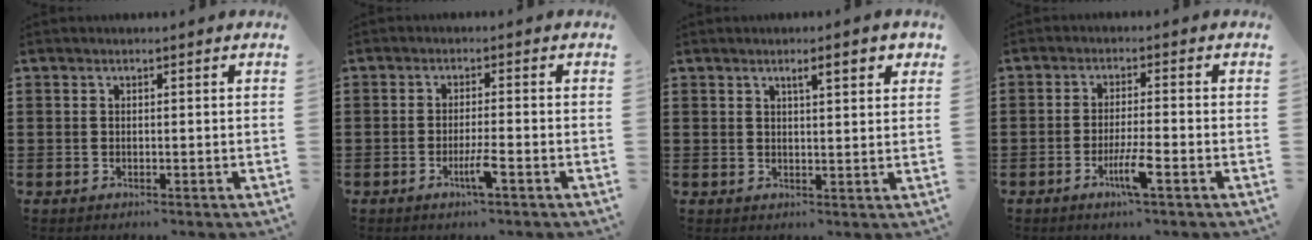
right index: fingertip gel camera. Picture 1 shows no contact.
{"total": 3.4, "force": [-1.8, 0.0, 2.9], "torque": [-0.056, -0.008, -0.034]}
{"total": 3.2, "force": [1.7, 0.5, 2.7], "torque": [-0.047, 0.002, 0.025]}
{"total": 4.9, "force": [-2.4, 0.2, 4.3], "torque": [-0.083, -0.014, -0.044]}